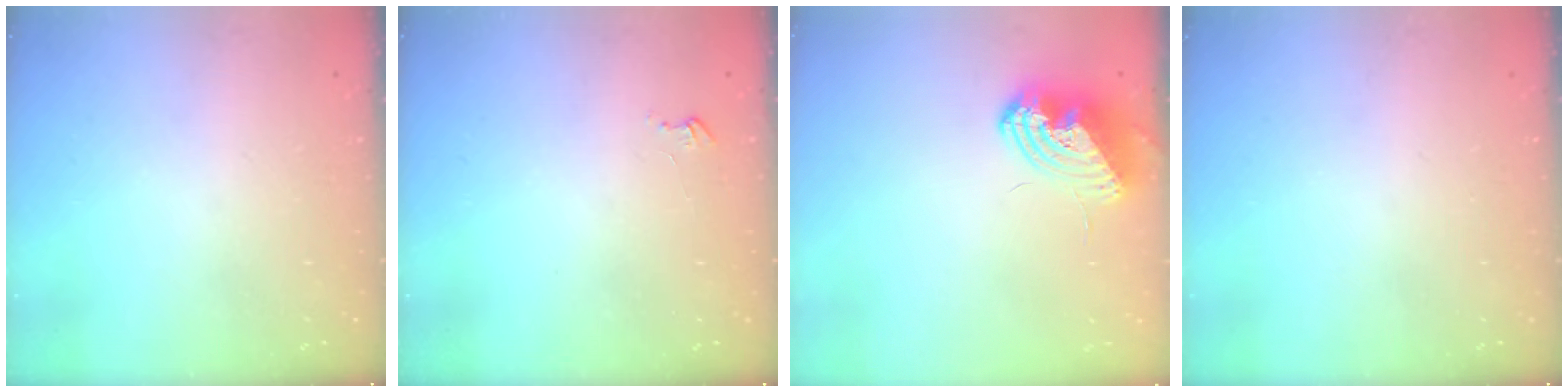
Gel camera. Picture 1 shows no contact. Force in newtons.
{"total": 2.6, "press": 2.6, "slide": 0.3}
{"total": 10.0, "press": 10.0, "slide": 1.0}
{"total": 0.0}